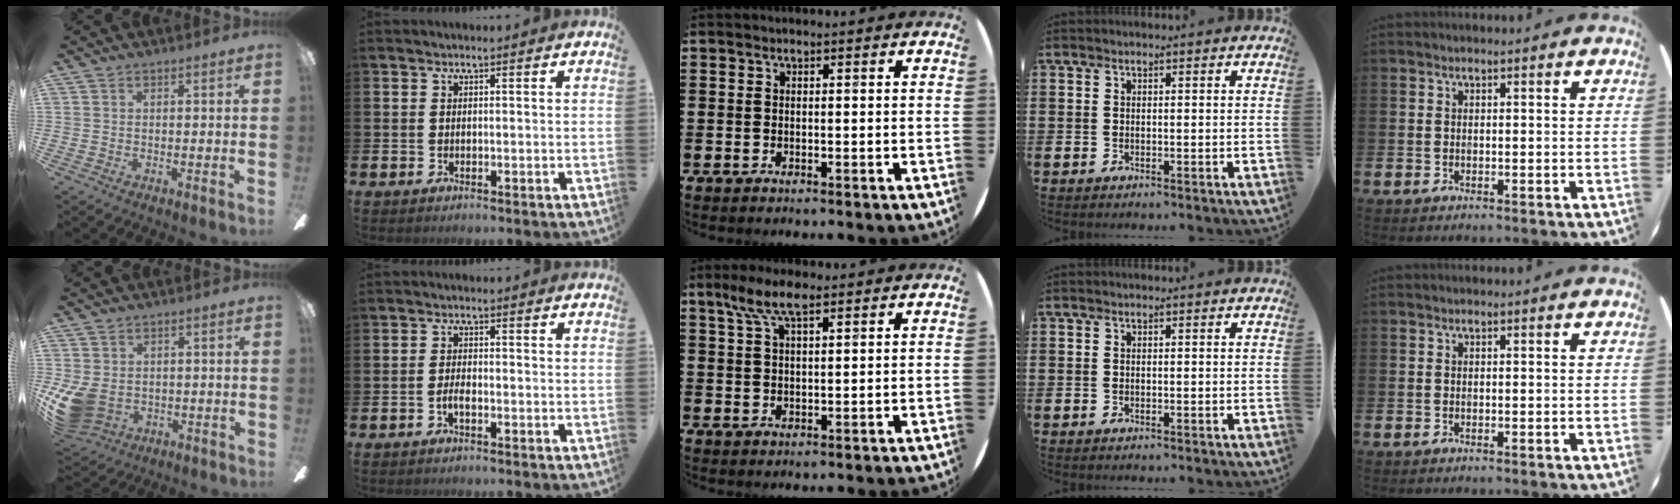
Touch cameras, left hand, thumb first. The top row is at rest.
{"thumb": {"total": 9.2, "force": [-1.5, 7.0, 5.8], "torque": [-0.131, 0.002, -0.025]}, "index": {"total": 1.5, "force": [-0.7, 0.5, 1.2], "torque": [-0.031, 0.003, -0.013]}, "middle": {"total": 5.9, "force": [3.8, 2.0, 4.0], "torque": [-0.087, 0.008, 0.068]}}